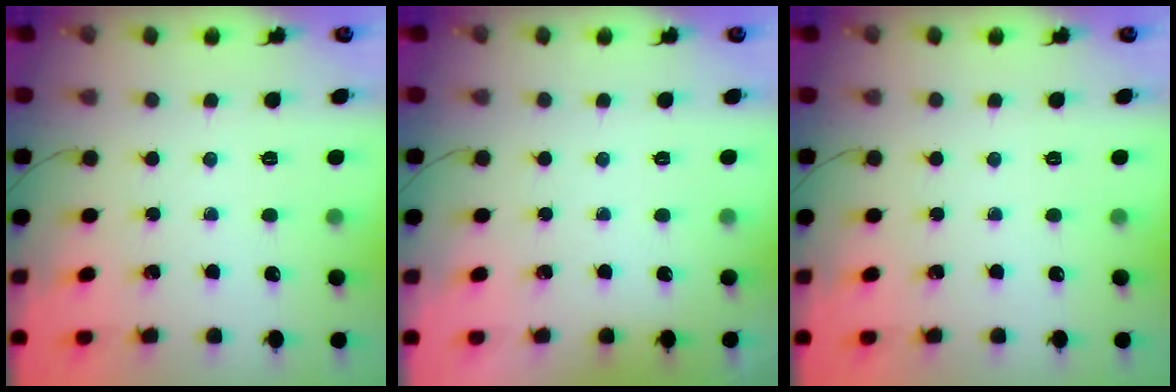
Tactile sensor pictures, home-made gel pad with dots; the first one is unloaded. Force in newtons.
{"total": 1.9, "press": 1.9, "slide": 0.3}
{"total": 0.0}